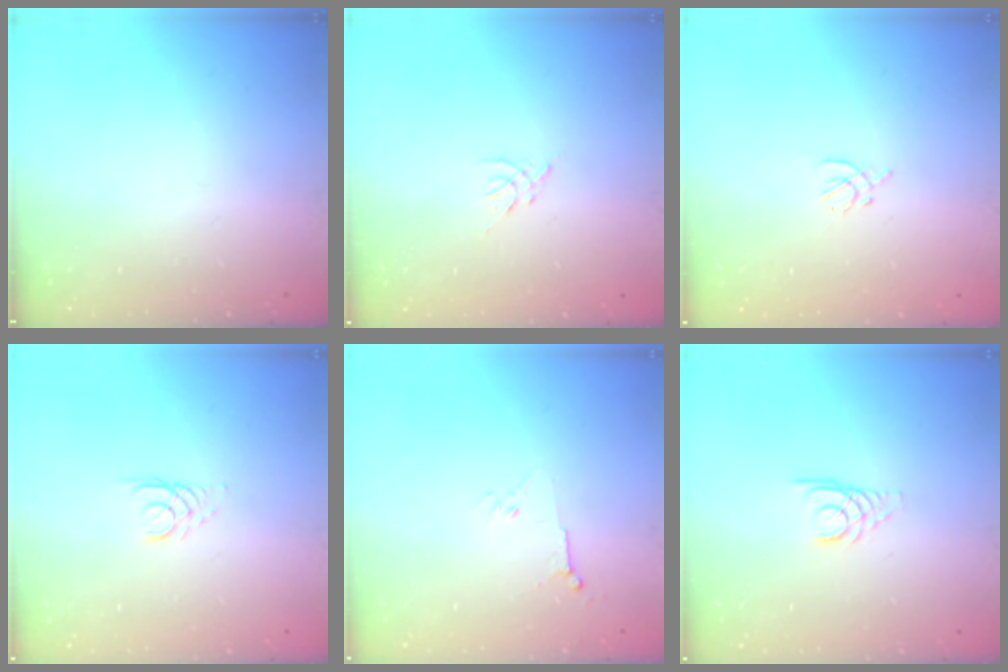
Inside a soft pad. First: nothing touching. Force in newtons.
{"total": 0.0}
{"total": 1.4, "press": 1.3, "slide": 0.5}
{"total": 2.6, "press": 2.6, "slide": 0.3}
{"total": 3.5, "press": 3.4, "slide": 0.8}
{"total": 2.7, "press": 2.7, "slide": 0.3}